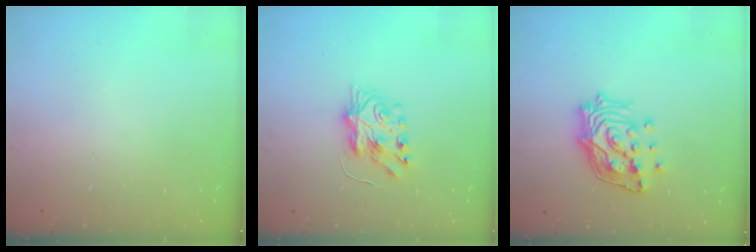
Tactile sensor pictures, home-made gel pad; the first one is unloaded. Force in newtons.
{"total": 7.4, "press": 7.4, "slide": 0.4}
{"total": 14.8, "press": 14.7, "slide": 1.6}